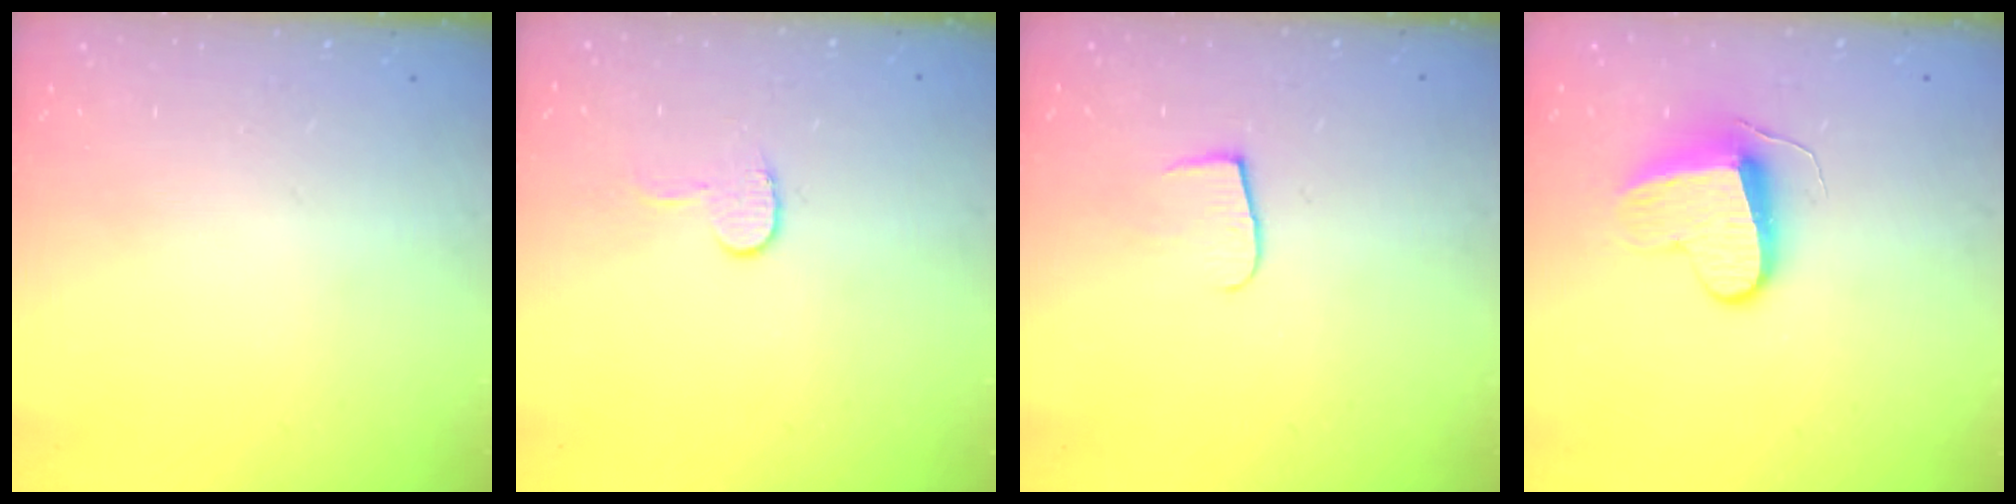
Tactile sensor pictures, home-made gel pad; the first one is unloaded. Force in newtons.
{"total": 6.2, "press": 6.1, "slide": 0.6}
{"total": 4.9, "press": 4.9, "slide": 0.5}
{"total": 9.3, "press": 9.3, "slide": 0.1}